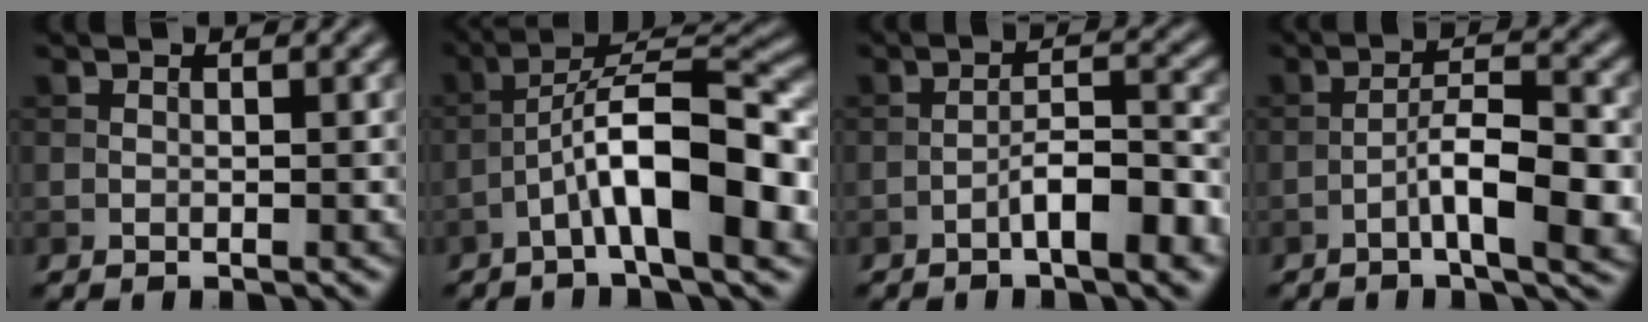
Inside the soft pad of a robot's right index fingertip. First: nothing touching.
{"total": 9.8, "force": [-3.4, 2.5, 8.8], "torque": [-0.142, 0.026, -0.059]}
{"total": 5.6, "force": [-2.8, 1.3, 4.7], "torque": [-0.075, 0.012, -0.046]}
{"total": 6.9, "force": [-2.6, 1.6, 6.1], "torque": [-0.102, 0.013, -0.045]}